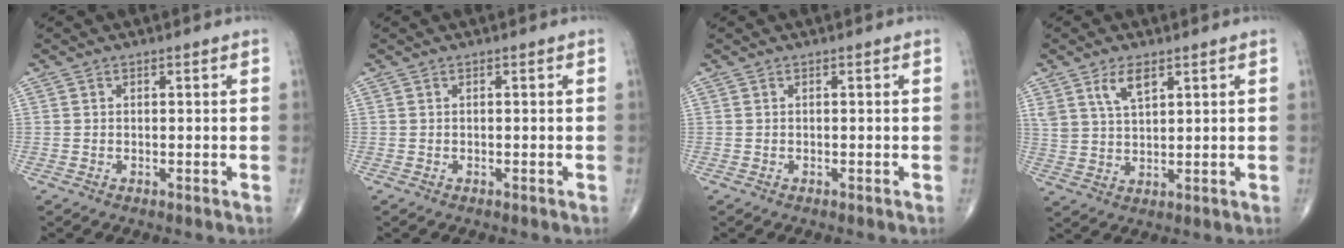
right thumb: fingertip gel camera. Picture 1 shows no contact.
{"total": 0.0}
{"total": 0.0}
{"total": 5.7, "force": [3.3, 2.5, 3.9], "torque": [-0.069, -0.016, 0.068]}